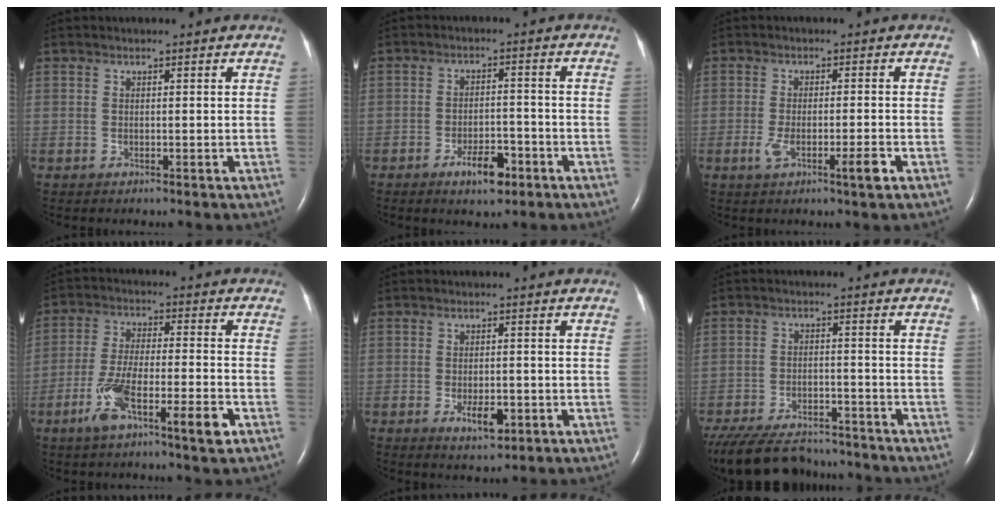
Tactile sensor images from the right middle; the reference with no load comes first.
{"total": 5.2, "force": [-3.1, 2.0, 3.7], "torque": [-0.062, 0.001, -0.046]}
{"total": 4.8, "force": [-2.1, 0.5, 4.3], "torque": [-0.079, -0.006, -0.036]}
{"total": 10.3, "force": [-5.1, 1.4, 8.9], "torque": [-0.169, -0.002, -0.088]}
{"total": 4.1, "force": [-1.7, 1.7, 3.4], "torque": [-0.058, -0.002, -0.018]}
{"total": 17.1, "force": [-14.7, 5.3, 6.8], "torque": [-0.176, -0.026, -0.222]}